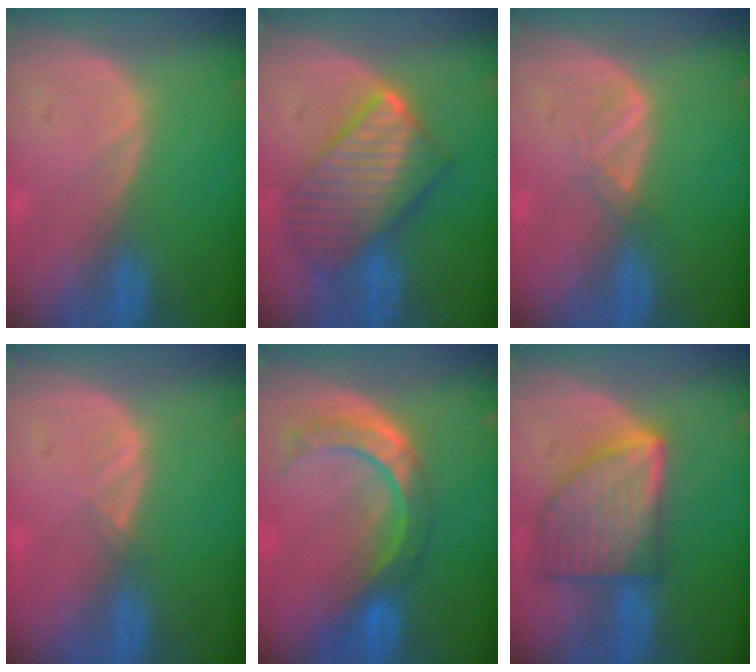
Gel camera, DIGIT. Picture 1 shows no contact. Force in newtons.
{"total": 10.2, "press": 10.2, "slide": 0.8}
{"total": 1.8, "press": 1.7, "slide": 0.3}
{"total": 1.0, "press": 0.9, "slide": 0.5}
{"total": 8.5, "press": 7.2, "slide": 4.6}
{"total": 9.1, "press": 9.1, "slide": 0.4}